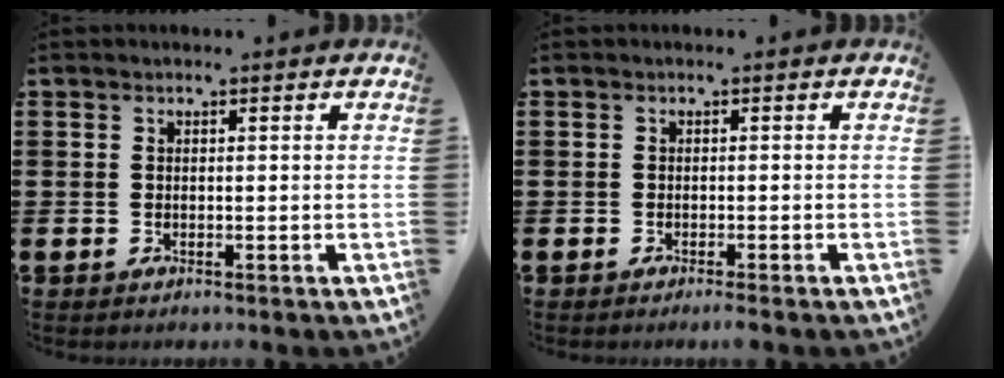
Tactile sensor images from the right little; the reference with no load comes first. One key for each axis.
{"total": 0.7, "fx": -0.5, "fy": -0.1, "fz": 0.5, "tx": -0.007, "ty": -0.003, "tz": -0.010}